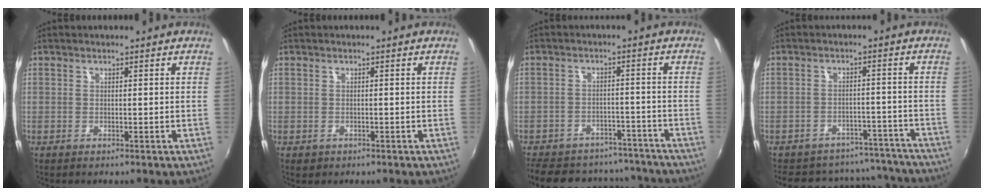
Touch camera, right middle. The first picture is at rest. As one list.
[{"total": 1.1, "force": [-0.5, 0.9, 0.4], "torque": [-0.008, -0.004, -0.006]}, {"total": 20.4, "force": [-17.1, 8.8, 6.7], "torque": [-0.159, 0.035, -0.216]}, {"total": 19.2, "force": [-16.9, 7.4, 5.1], "torque": [-0.105, 0.042, -0.198]}]